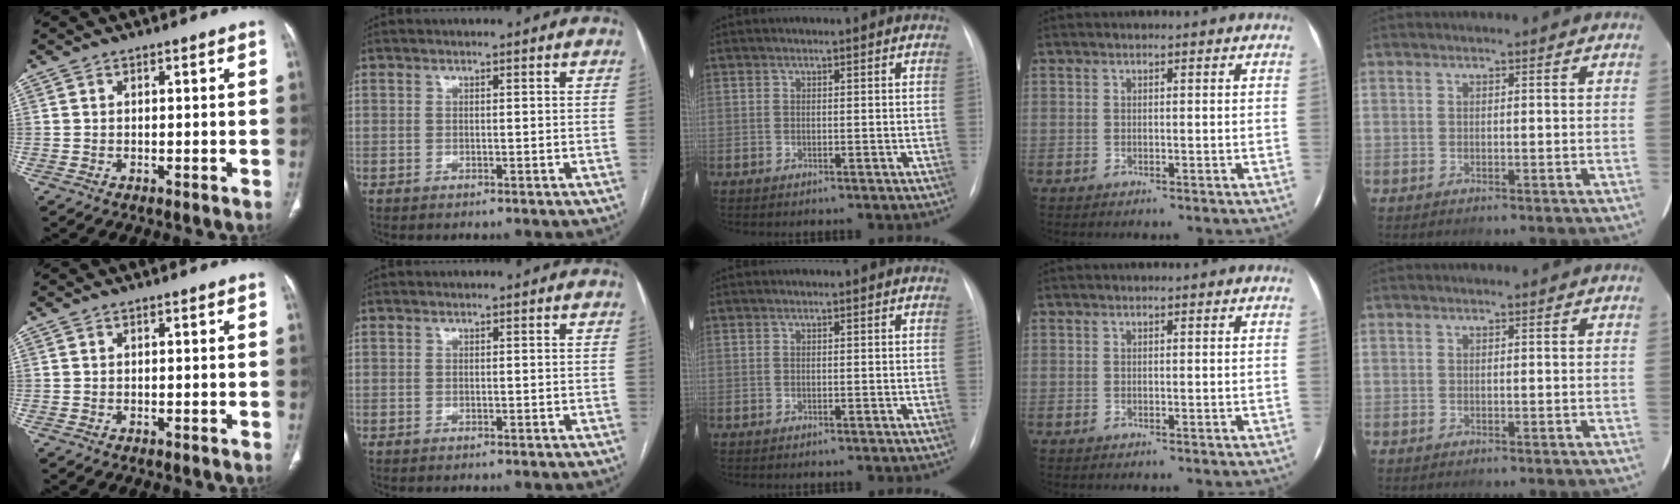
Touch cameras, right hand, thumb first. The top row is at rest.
{}